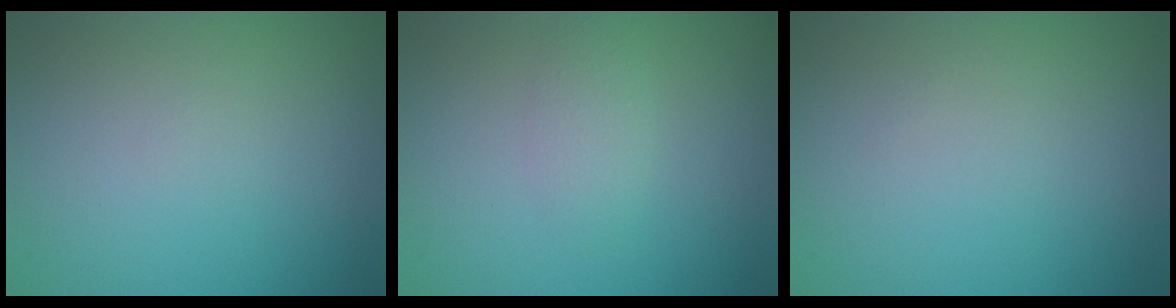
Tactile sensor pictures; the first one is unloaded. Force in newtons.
{"total": 1.4, "press": 1.4, "slide": 0.0}
{"total": 0.0}